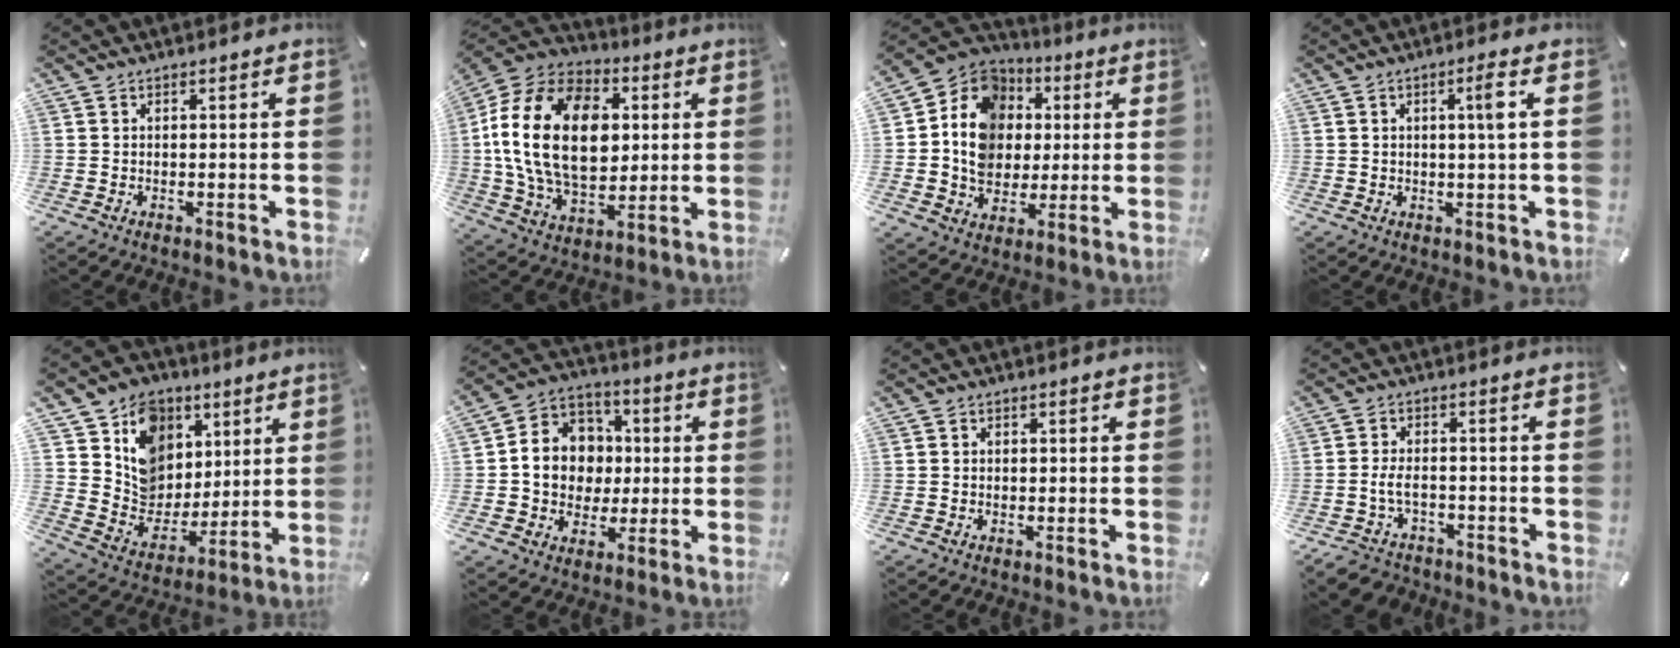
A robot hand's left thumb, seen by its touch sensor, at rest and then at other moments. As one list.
[{"total": 23.6, "force": [2.3, 16.2, 16.9], "torque": [-0.354, 0.009, 0.035]}, {"total": 13.9, "force": [1.4, 12.4, 6.3], "torque": [-0.130, -0.007, 0.030]}, {"total": 4.2, "force": [1.0, 0.1, 4.1], "torque": [-0.072, -0.003, 0.010]}, {"total": 13.2, "force": [4.4, 12.2, 2.4], "torque": [-0.037, -0.040, 0.093]}, {"total": 12.2, "force": [-0.6, 11.3, 4.4], "torque": [-0.086, 0.015, -0.004]}, {"total": 0.8, "force": [-0.2, 0.7, 0.2], "torque": [-0.004, 0.004, -0.006]}, {"total": 5.3, "force": [-2.6, 3.4, 3.2], "torque": [-0.073, 0.013, -0.052]}]